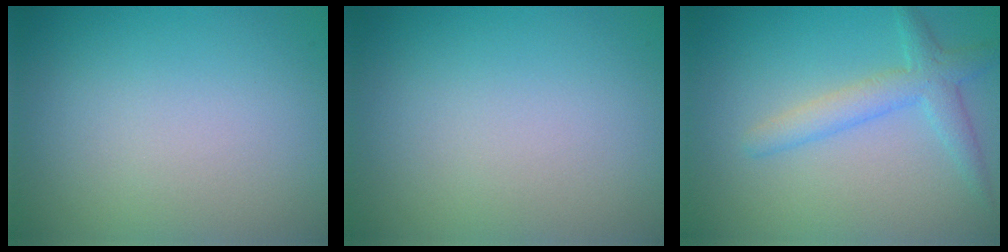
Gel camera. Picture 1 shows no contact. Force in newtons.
{"total": 0.0}
{"total": 2.1, "press": 2.1, "slide": 0.1}